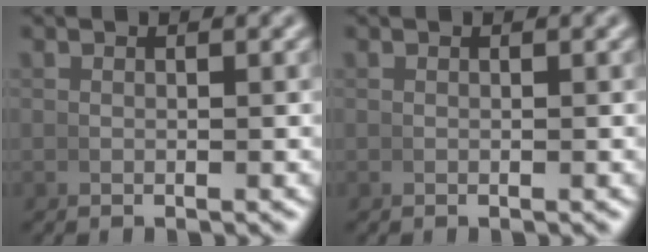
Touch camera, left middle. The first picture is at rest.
{"total": 0.0}